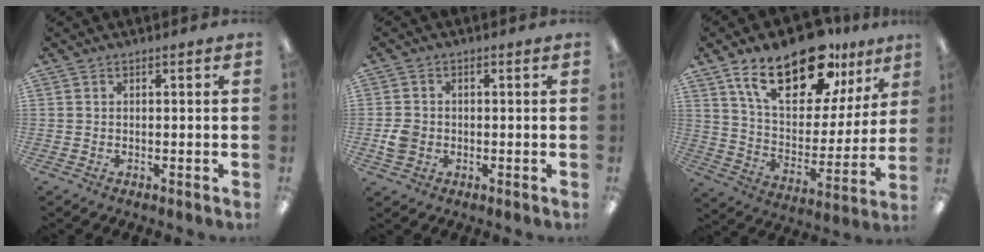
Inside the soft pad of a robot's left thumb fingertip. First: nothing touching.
{"total": 3.9, "force": [-0.8, 3.3, 1.8], "torque": [-0.020, 0.005, -0.015]}
{"total": 22.8, "force": [15.1, 10.3, 13.6], "torque": [-0.219, -0.076, 0.259]}